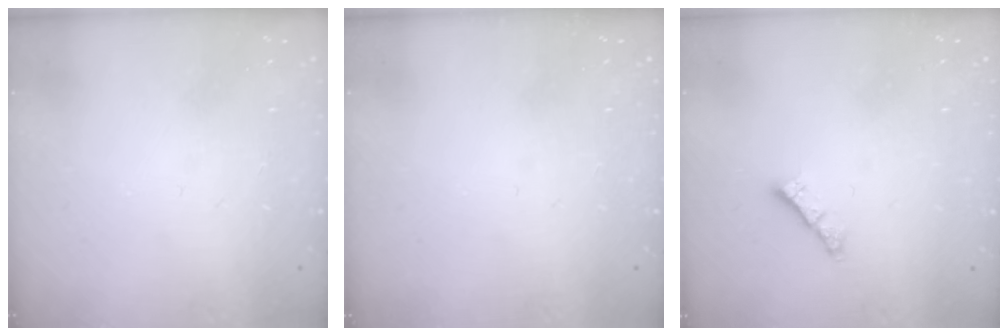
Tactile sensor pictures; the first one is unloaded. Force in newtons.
{"total": 0.0}
{"total": 1.2, "press": 1.2, "slide": 0.3}